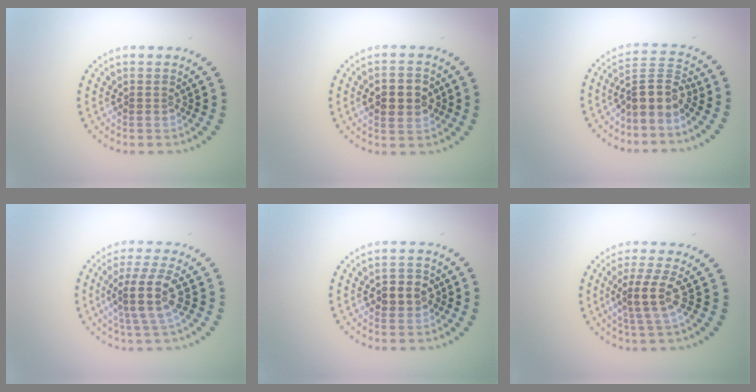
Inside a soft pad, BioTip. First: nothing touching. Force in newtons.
{"total": 4.4, "press": 4.4, "slide": 0.2}
{"total": 3.5, "press": 2.6, "slide": 2.4}
{"total": 4.3, "press": 3.7, "slide": 2.1}
{"total": 2.6, "press": 2.5, "slide": 0.6}
{"total": 2.7, "press": 2.1, "slide": 1.6}